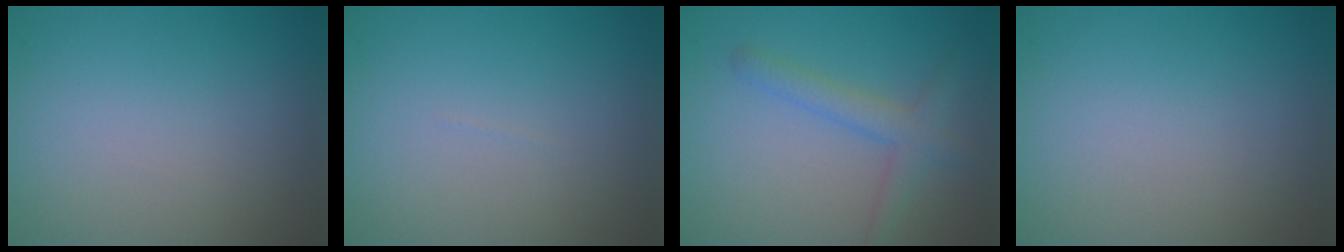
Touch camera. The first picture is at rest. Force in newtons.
{"total": 0.0}
{"total": 2.8, "press": 2.8, "slide": 0.2}
{"total": 0.0}